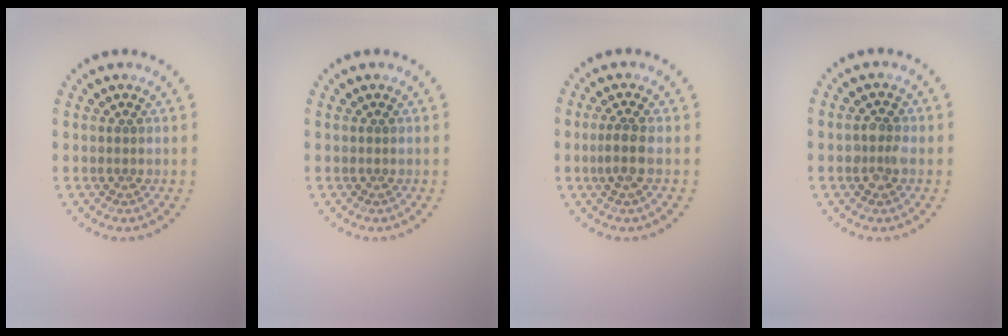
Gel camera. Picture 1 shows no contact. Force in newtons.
{"total": 0.0}
{"total": 2.0, "press": 1.8, "slide": 0.9}
{"total": 2.0, "press": 2.0, "slide": 0.3}